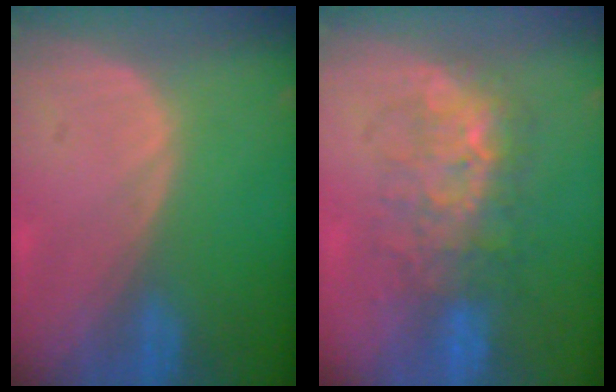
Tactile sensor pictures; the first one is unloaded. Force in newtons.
{"total": 8.0, "press": 7.8, "slide": 1.8}